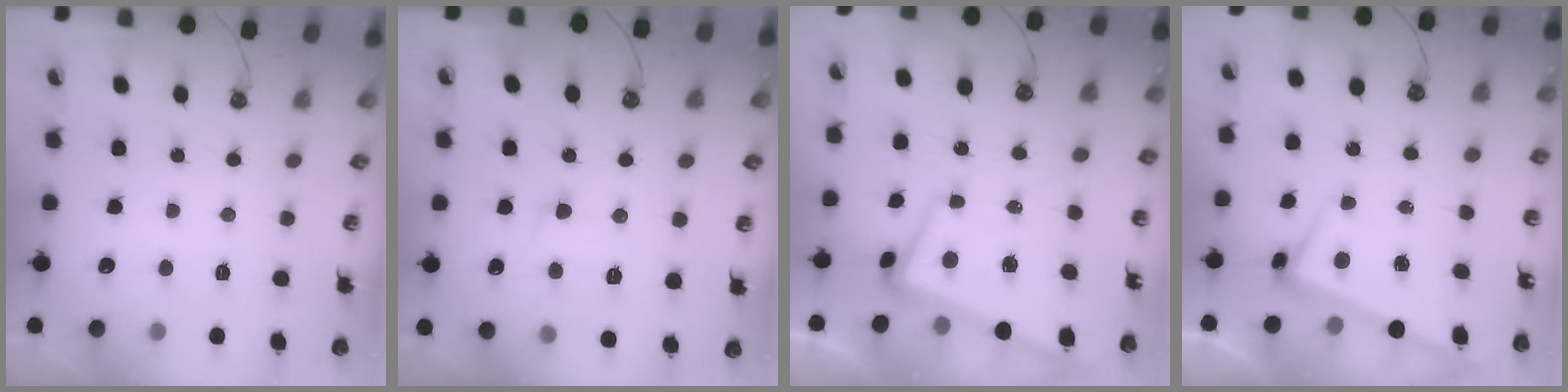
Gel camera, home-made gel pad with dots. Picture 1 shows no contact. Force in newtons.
{"total": 1.0, "press": 0.3, "slide": 0.9}
{"total": 1.6, "press": 0.1, "slide": 1.5}
{"total": 2.5, "press": 2.4, "slide": 0.6}